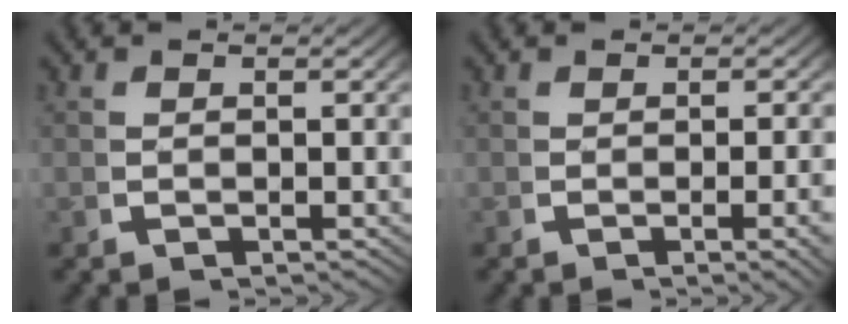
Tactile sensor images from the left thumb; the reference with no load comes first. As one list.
[{"total": 2.1, "force": [-0.3, 0.3, 2.0], "torque": [-0.022, 0.003, -0.007]}]